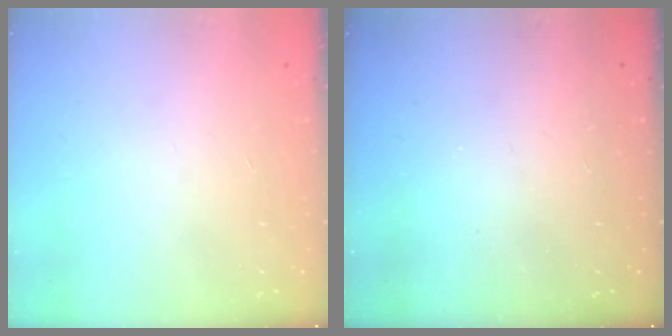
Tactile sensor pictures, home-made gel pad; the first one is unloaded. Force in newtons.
{"total": 0.0}